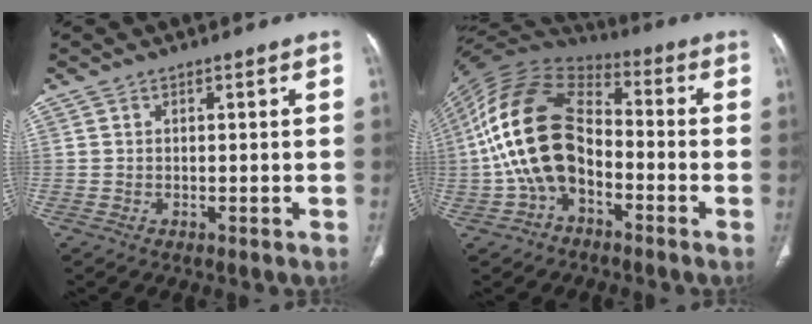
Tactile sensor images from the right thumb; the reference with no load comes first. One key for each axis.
{"total": 18.0, "fx": -3.6, "fy": 11.4, "fz": 13.5, "tx": -0.254, "ty": 0.043, "tz": -0.073}